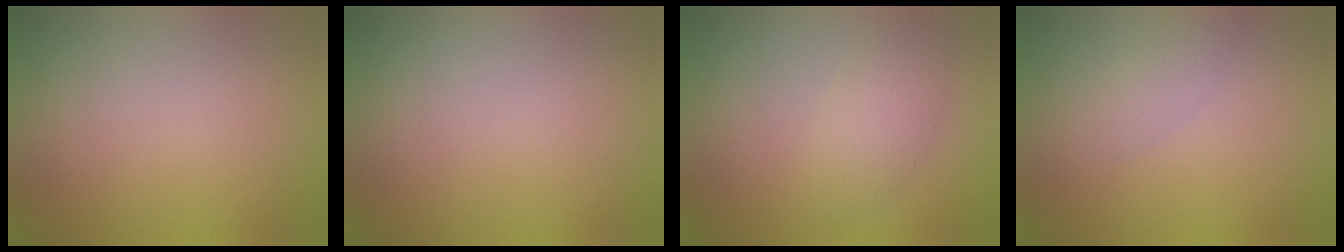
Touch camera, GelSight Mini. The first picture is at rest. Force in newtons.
{"total": 0.0}
{"total": 2.7, "press": 2.7, "slide": 0.0}
{"total": 1.4, "press": 1.4, "slide": 0.1}